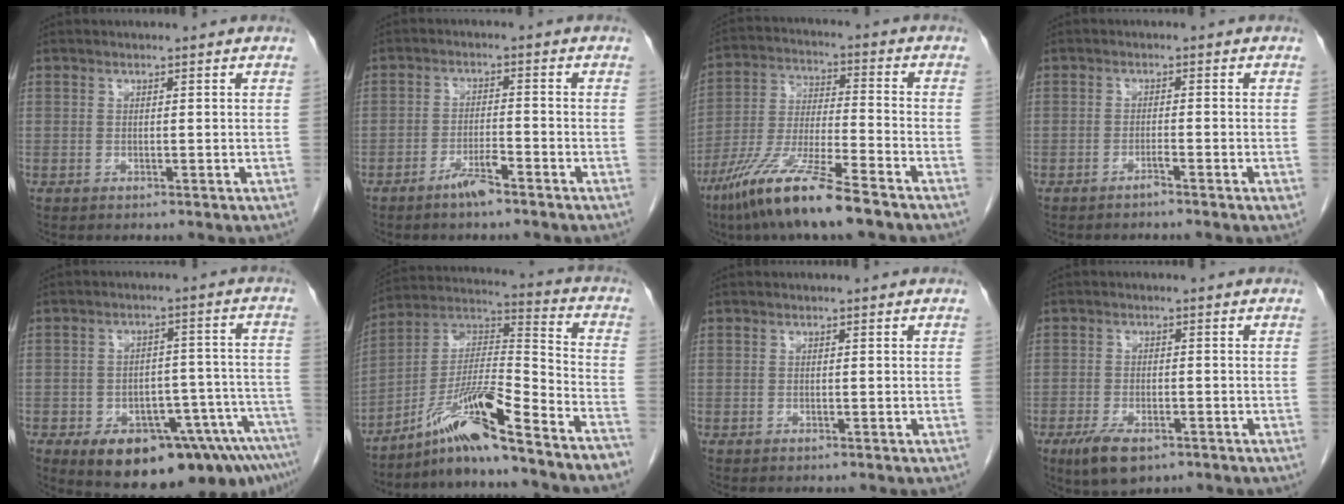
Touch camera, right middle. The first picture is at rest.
{"total": 3.8, "force": [-2.8, 0.4, 2.5], "torque": [-0.046, -0.001, -0.052]}
{"total": 13.8, "force": [-9.4, 0.4, 10.0], "torque": [-0.208, -0.038, -0.177]}
{"total": 1.6, "force": [-1.2, -0.3, 1.1], "torque": [-0.019, 0.001, -0.022]}
{"total": 18.3, "force": [-11.9, 6.9, 12.1], "torque": [-0.123, 0.030, -0.161]}
{"total": 15.4, "force": [-11.8, -0.3, 9.9], "torque": [-0.172, 0.020, -0.206]}
{"total": 0.0}
{"total": 6.1, "force": [-3.8, 2.3, 4.1], "torque": [-0.083, -0.012, -0.060]}